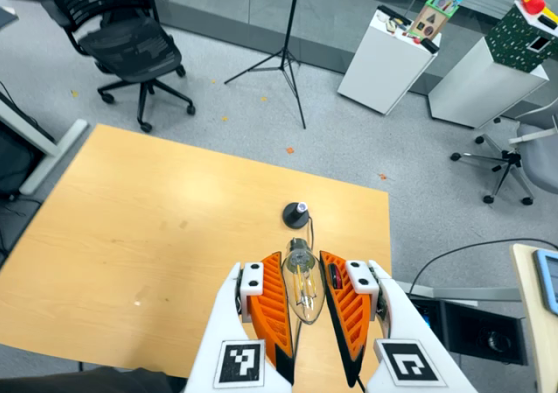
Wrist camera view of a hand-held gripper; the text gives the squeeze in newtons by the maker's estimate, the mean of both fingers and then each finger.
{"total": 11.4, "left": 11.5, "right": 11.2}